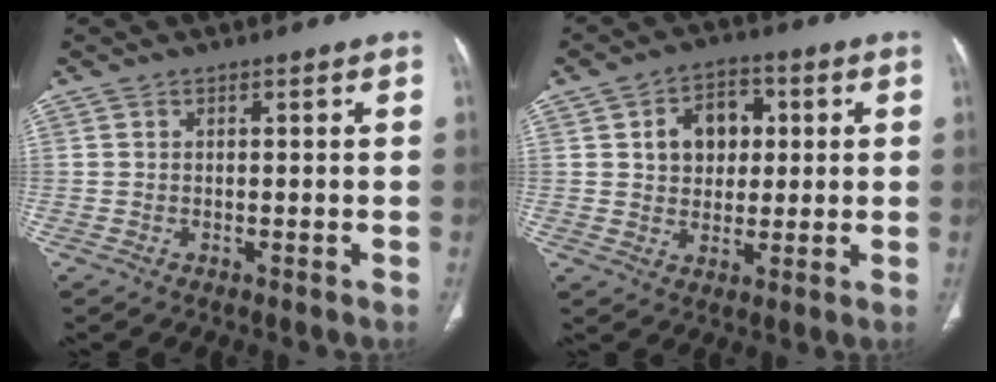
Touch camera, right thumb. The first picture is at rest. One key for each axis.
{"total": 8.9, "fx": 1.9, "fy": 6.7, "fz": 5.5, "tx": -0.049, "ty": 0.005, "tz": 0.029}